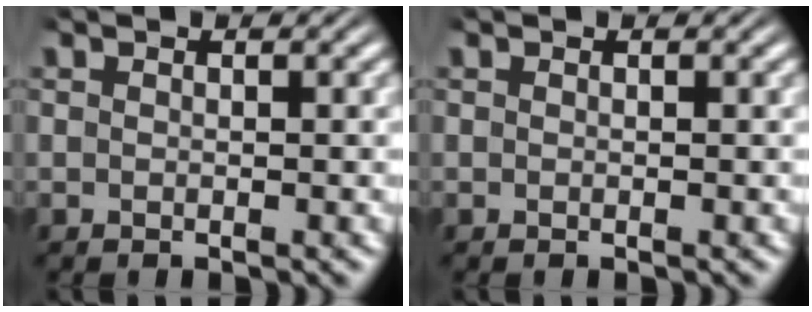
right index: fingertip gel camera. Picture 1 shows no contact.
{"total": 0.0}